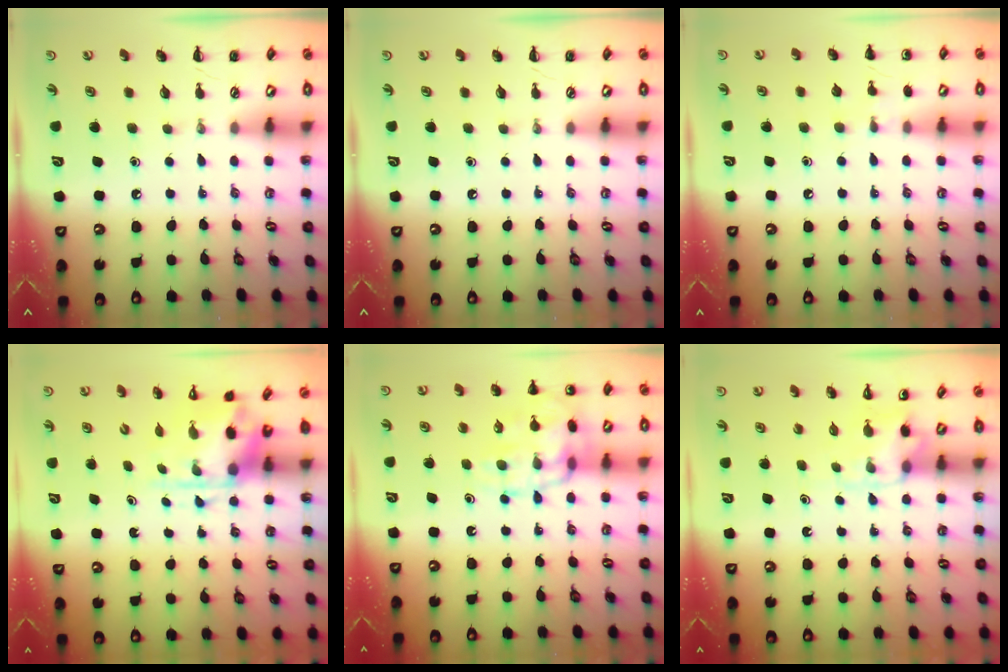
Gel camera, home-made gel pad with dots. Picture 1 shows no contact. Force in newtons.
{"total": 0.0}
{"total": 5.9, "press": 5.6, "slide": 1.8}
{"total": 3.8, "press": 3.7, "slide": 0.9}
{"total": 18.2, "press": 18.1, "slide": 2.5}
{"total": 3.7, "press": 3.7, "slide": 0.7}